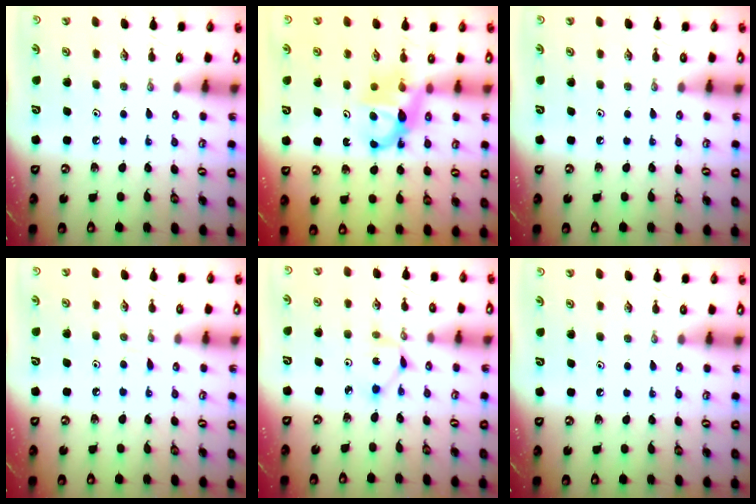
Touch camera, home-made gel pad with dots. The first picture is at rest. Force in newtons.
{"total": 7.1, "press": 7.1, "slide": 0.3}
{"total": 0.0}
{"total": 3.3, "press": 3.2, "slide": 0.4}
{"total": 2.3, "press": 2.3, "slide": 0.1}
{"total": 0.0}